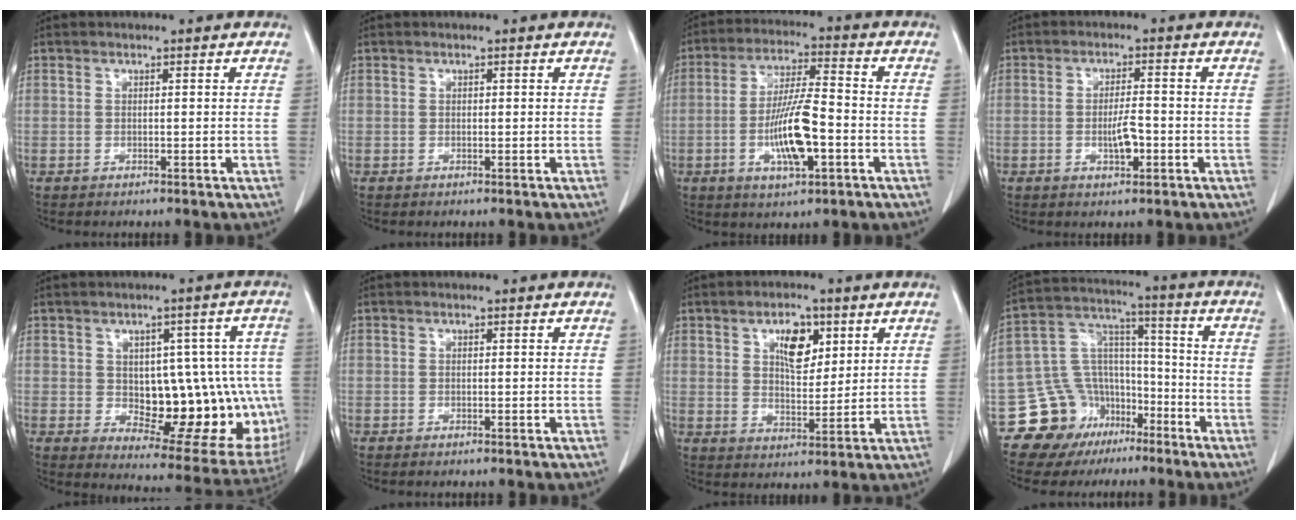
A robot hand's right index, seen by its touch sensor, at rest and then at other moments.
{"total": 0.0}
{"total": 10.5, "force": [-3.1, 2.0, 9.9], "torque": [-0.188, 0.000, -0.056]}
{"total": 3.8, "force": [-1.2, 0.9, 3.4], "torque": [-0.060, 0.001, -0.019]}
{"total": 18.4, "force": [-2.2, 8.6, 16.1], "torque": [-0.144, 0.026, 0.001]}
{"total": 0.7, "force": [-0.6, 0.1, 0.4], "torque": [-0.009, -0.002, -0.008]}
{"total": 6.8, "force": [3.0, 3.3, 5.1], "torque": [-0.088, 0.004, 0.055]}
{"total": 13.9, "force": [-8.1, 10.8, 3.3], "torque": [-0.060, 0.085, -0.124]}